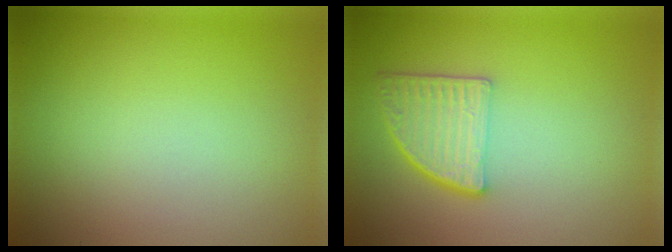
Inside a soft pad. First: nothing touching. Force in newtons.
{"total": 4.5, "press": 3.4, "slide": 3.0}